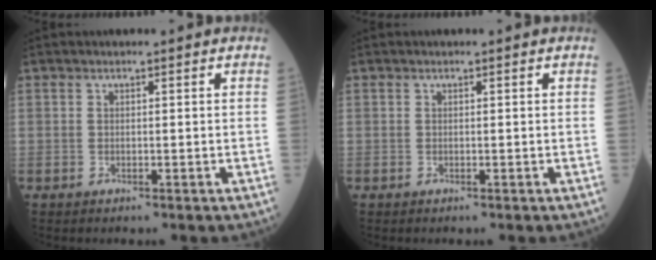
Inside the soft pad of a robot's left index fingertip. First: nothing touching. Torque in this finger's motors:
{"motor_torque": [-0.03, 0.01, 0.00, 0.00]}